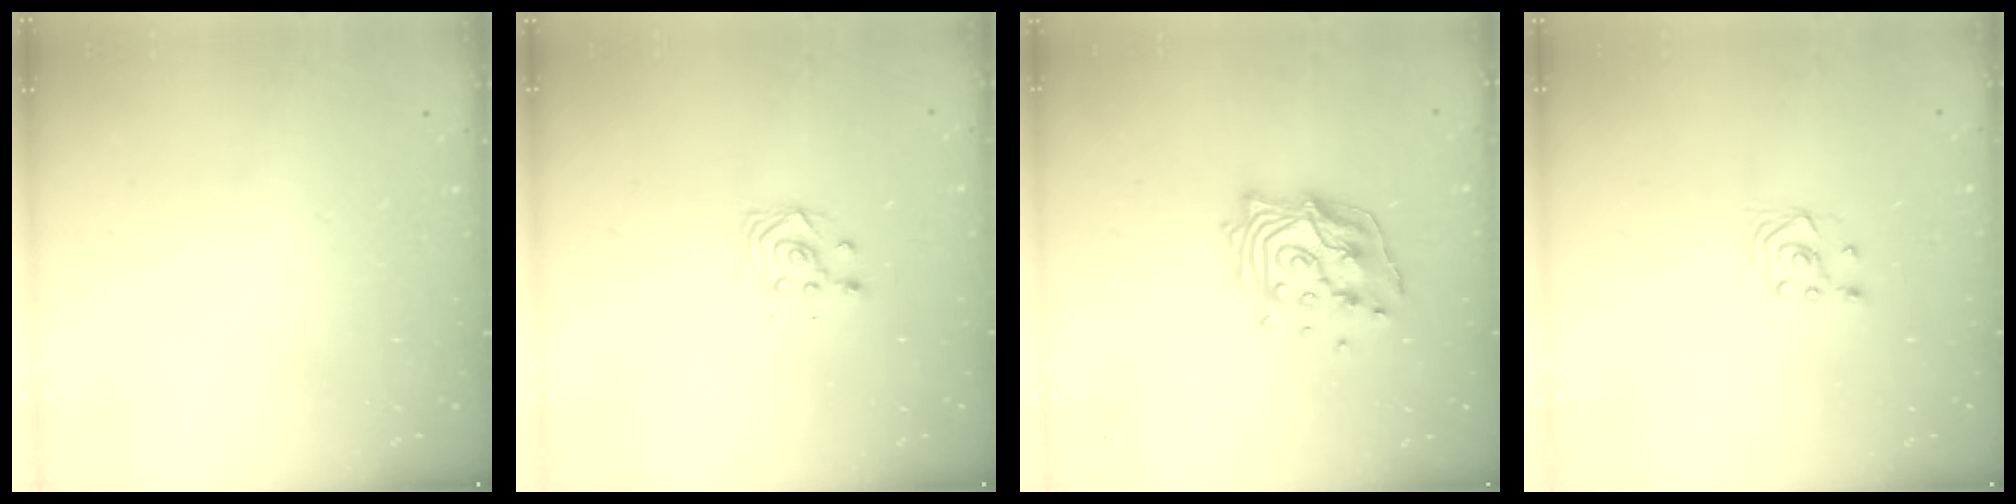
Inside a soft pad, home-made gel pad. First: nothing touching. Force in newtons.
{"total": 2.9, "press": 2.9, "slide": 0.1}
{"total": 14.9, "press": 14.8, "slide": 1.4}
{"total": 2.9, "press": 2.7, "slide": 1.0}